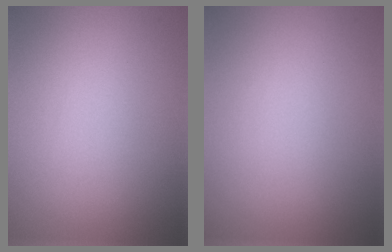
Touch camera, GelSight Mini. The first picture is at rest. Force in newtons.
{"total": 0.0}